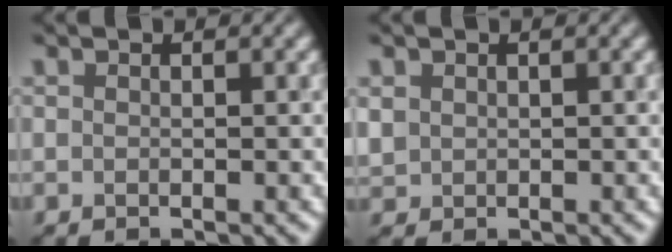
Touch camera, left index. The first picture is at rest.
{"total": 1.0, "force": [0.4, 0.9, 0.3], "torque": [-0.007, -0.001, 0.011]}